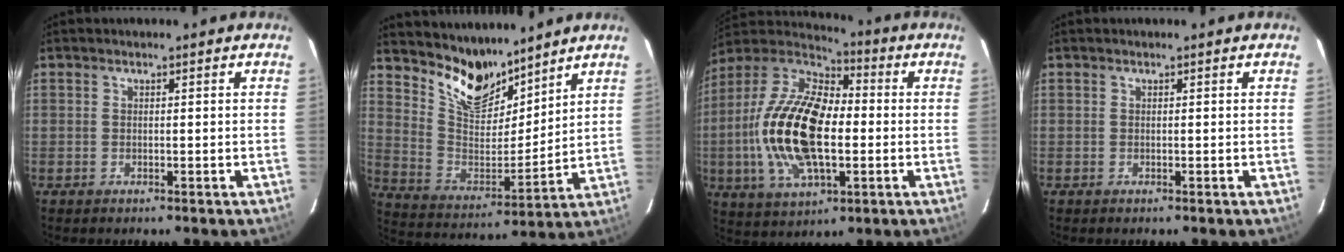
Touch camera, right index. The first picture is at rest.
{"total": 12.7, "force": [10.7, 5.1, 4.6], "torque": [-0.099, -0.005, 0.204]}
{"total": 21.7, "force": [-2.2, 10.6, 18.7], "torque": [-0.386, 0.002, -0.045]}
{"total": 0.0}